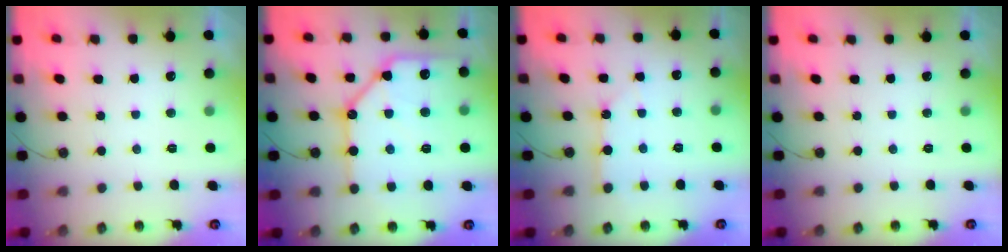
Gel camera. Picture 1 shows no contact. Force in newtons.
{"total": 19.5, "press": 19.4, "slide": 2.2}
{"total": 2.8, "press": 2.8, "slide": 0.3}
{"total": 0.0}